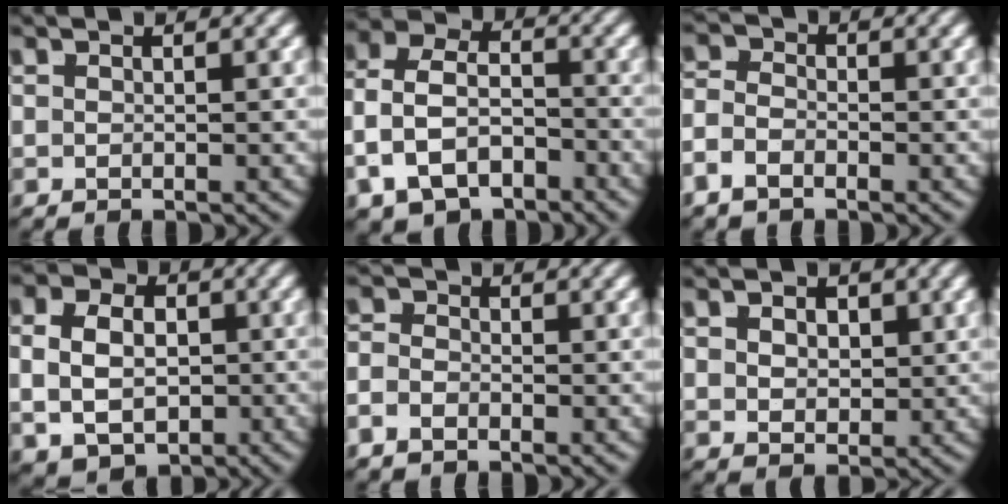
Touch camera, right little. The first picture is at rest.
{"total": 8.4, "force": [-2.4, 6.9, 4.2], "torque": [-0.098, -0.028, -0.043]}
{"total": 2.6, "force": [-1.6, 1.8, 1.1], "torque": [-0.022, -0.018, -0.025]}
{"total": 6.2, "force": [-0.9, 4.9, 3.8], "torque": [-0.060, -0.024, -0.003]}
{"total": 1.8, "force": [-1.4, 1.1, 0.6], "torque": [-0.009, -0.014, -0.023]}
{"total": 2.2, "force": [0.7, 1.5, 1.5], "torque": [-0.016, -0.015, 0.027]}